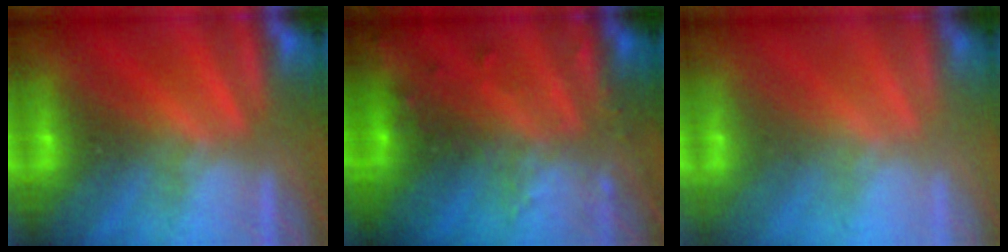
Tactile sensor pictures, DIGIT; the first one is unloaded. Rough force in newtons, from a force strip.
{"total": 6.8}
{"total": 2.4}